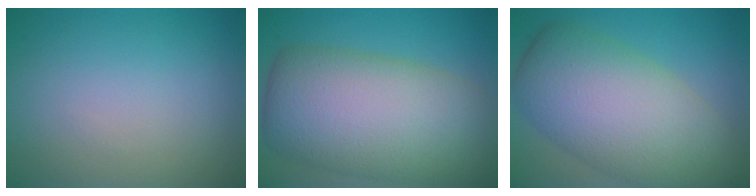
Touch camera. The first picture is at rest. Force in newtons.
{"total": 13.2, "press": 13.1, "slide": 0.7}
{"total": 11.3, "press": 11.3, "slide": 0.8}